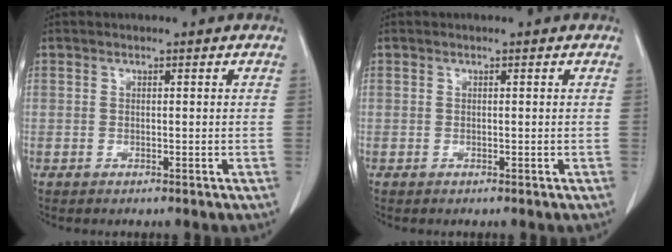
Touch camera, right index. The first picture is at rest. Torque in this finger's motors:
{"motor_torque": [0.00, 0.00, 0.00, 0.00]}